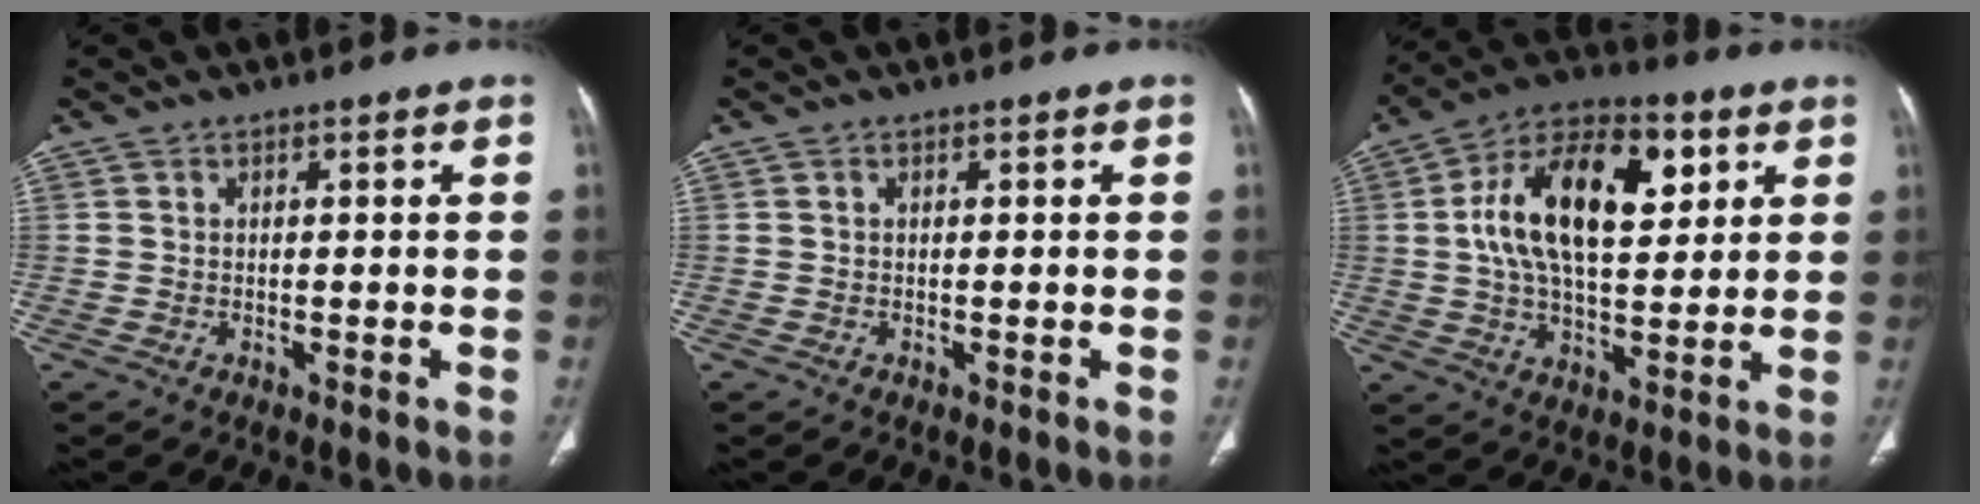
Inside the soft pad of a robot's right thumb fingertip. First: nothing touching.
{"total": 0.0}
{"total": 20.2, "force": [5.1, 10.8, 16.3], "torque": [-0.252, 0.006, 0.079]}